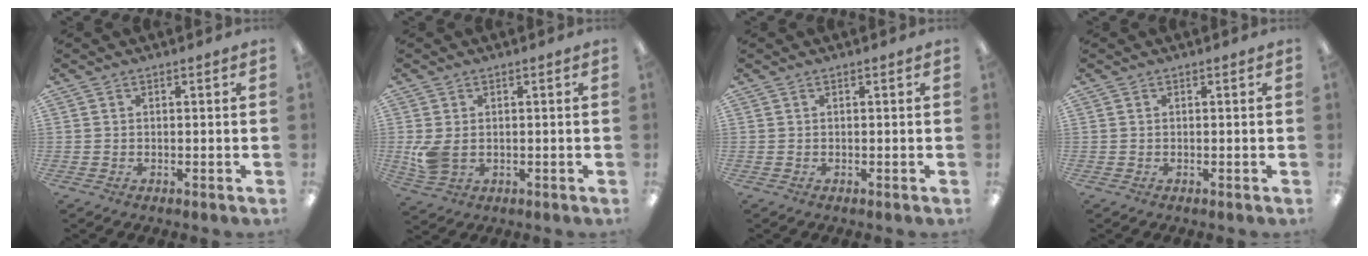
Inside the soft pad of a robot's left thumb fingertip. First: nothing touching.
{"total": 5.6, "force": [-0.2, 3.9, 4.1], "torque": [-0.090, -0.005, -0.005]}
{"total": 0.0}
{"total": 0.0}